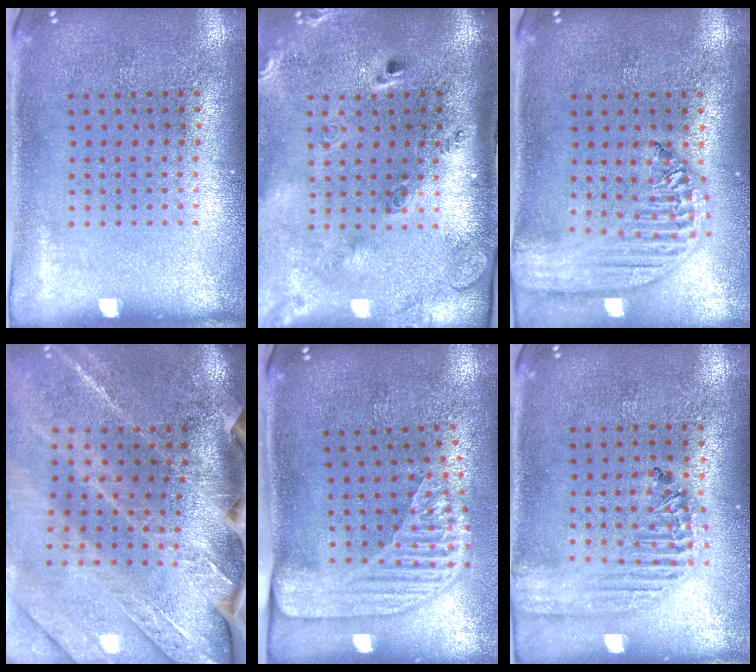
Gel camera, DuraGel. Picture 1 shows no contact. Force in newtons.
{"total": 2.9, "press": 2.0, "slide": 2.1}
{"total": 2.4, "press": 2.1, "slide": 1.3}
{"total": 3.9, "press": 3.4, "slide": 2.0}
{"total": 2.3, "press": 1.7, "slide": 1.5}
{"total": 1.8, "press": 1.6, "slide": 0.7}